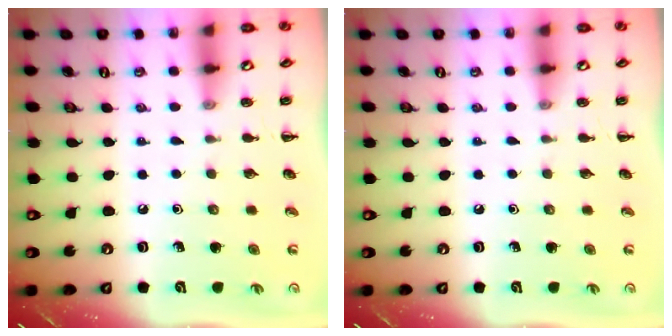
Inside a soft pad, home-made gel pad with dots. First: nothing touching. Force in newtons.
{"total": 0.0}